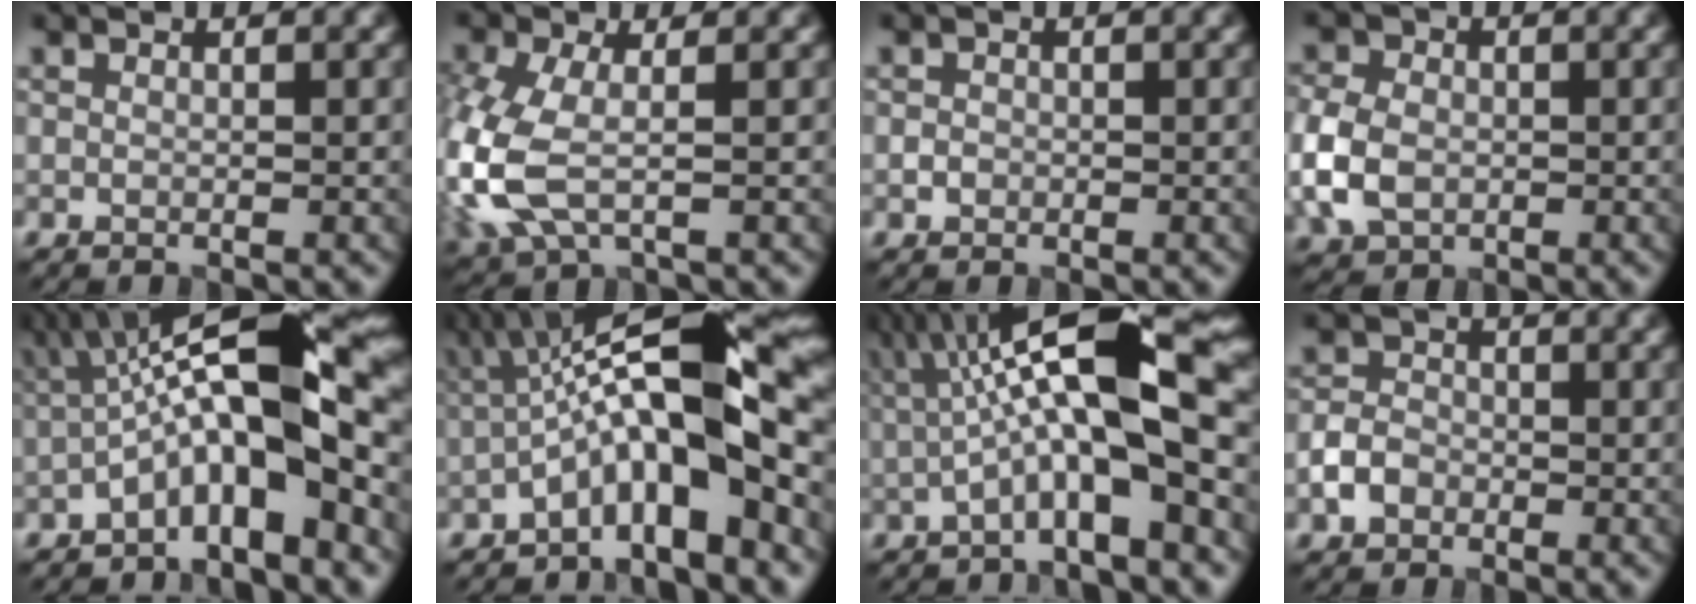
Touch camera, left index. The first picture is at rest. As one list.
[{"total": 6.0, "force": [-0.7, 3.2, 5.0], "torque": [-0.136, -0.003, -0.020]}, {"total": 0.8, "force": [-0.3, 0.7, 0.2], "torque": [-0.001, -0.002, -0.006]}, {"total": 6.5, "force": [-1.1, 5.0, 4.1], "torque": [-0.100, -0.005, -0.023]}, {"total": 12.6, "force": [-1.4, 3.4, 12.0], "torque": [-0.183, 0.032, -0.034]}, {"total": 12.6, "force": [-1.7, 3.3, 12.0], "torque": [-0.185, 0.031, -0.039]}, {"total": 12.1, "force": [1.4, 3.2, 11.6], "torque": [-0.182, 0.021, 0.020]}, {"total": 2.6, "force": [-1.2, 2.0, 1.2], "torque": [-0.017, 0.004, -0.027]}]